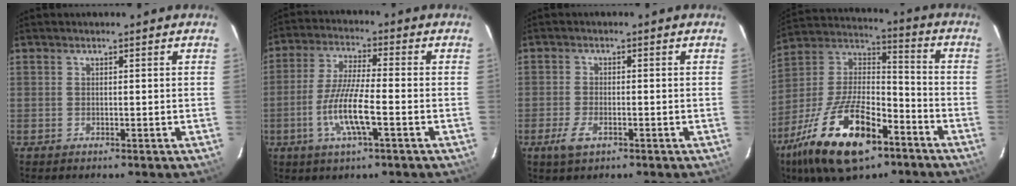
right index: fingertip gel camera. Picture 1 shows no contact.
{"total": 9.5, "force": [-3.3, 1.1, 8.8], "torque": [-0.182, -0.007, -0.064]}
{"total": 4.0, "force": [-2.2, 1.7, 2.8], "torque": [-0.070, -0.006, -0.040]}
{"total": 23.3, "force": [-12.9, 10.1, 16.6], "torque": [-0.339, -0.017, -0.224]}